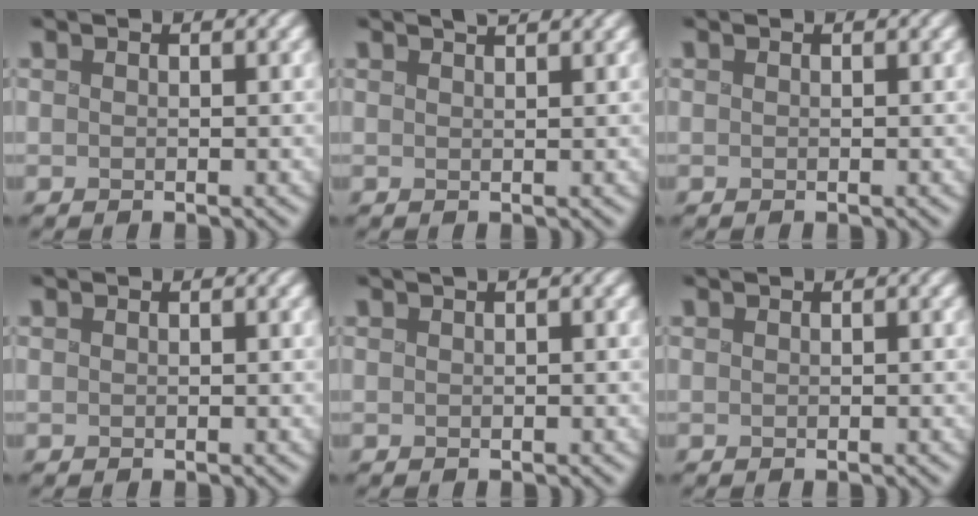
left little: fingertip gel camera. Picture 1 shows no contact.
{"total": 1.7, "force": [1.3, 0.4, 0.9], "torque": [0.001, 0.010, 0.010]}
{"total": 0.0}
{"total": 0.0}
{"total": 1.4, "force": [0.7, 0.5, 1.1], "torque": [-0.011, 0.004, 0.010]}
{"total": 0.0}